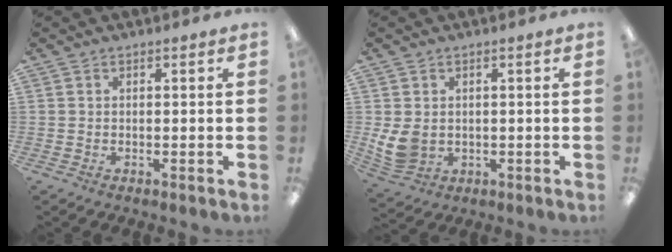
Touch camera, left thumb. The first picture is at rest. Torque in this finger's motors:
{"motor_torque": [-0.22, 0.48, 0.27, -0.30, 0.04]}